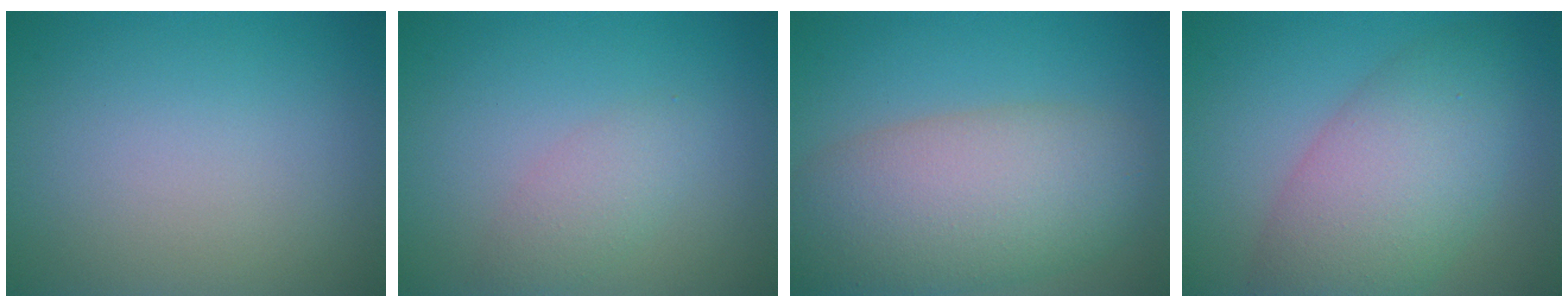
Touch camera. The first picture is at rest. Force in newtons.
{"total": 2.1, "press": 2.1, "slide": 0.0}
{"total": 9.2, "press": 9.1, "slide": 0.7}
{"total": 7.5, "press": 7.5, "slide": 0.5}